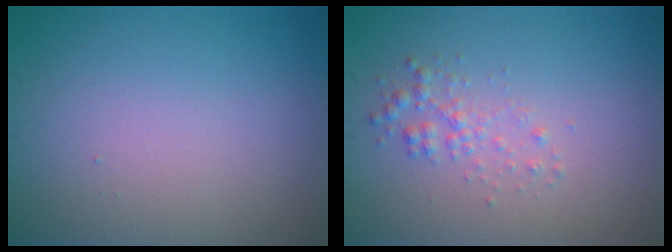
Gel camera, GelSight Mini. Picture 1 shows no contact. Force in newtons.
{"total": 1.6, "press": 1.6, "slide": 0.0}